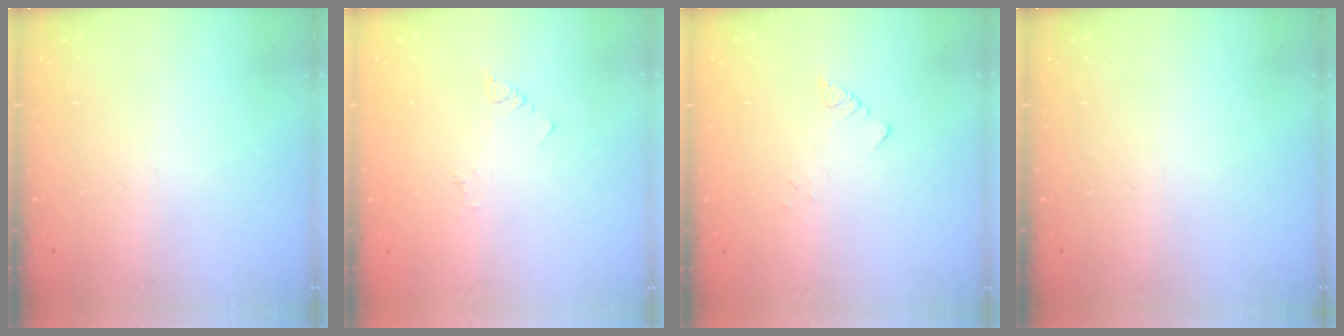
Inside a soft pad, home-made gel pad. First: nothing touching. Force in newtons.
{"total": 2.5, "press": 2.5, "slide": 0.4}
{"total": 1.3, "press": 1.2, "slide": 0.1}
{"total": 0.0}